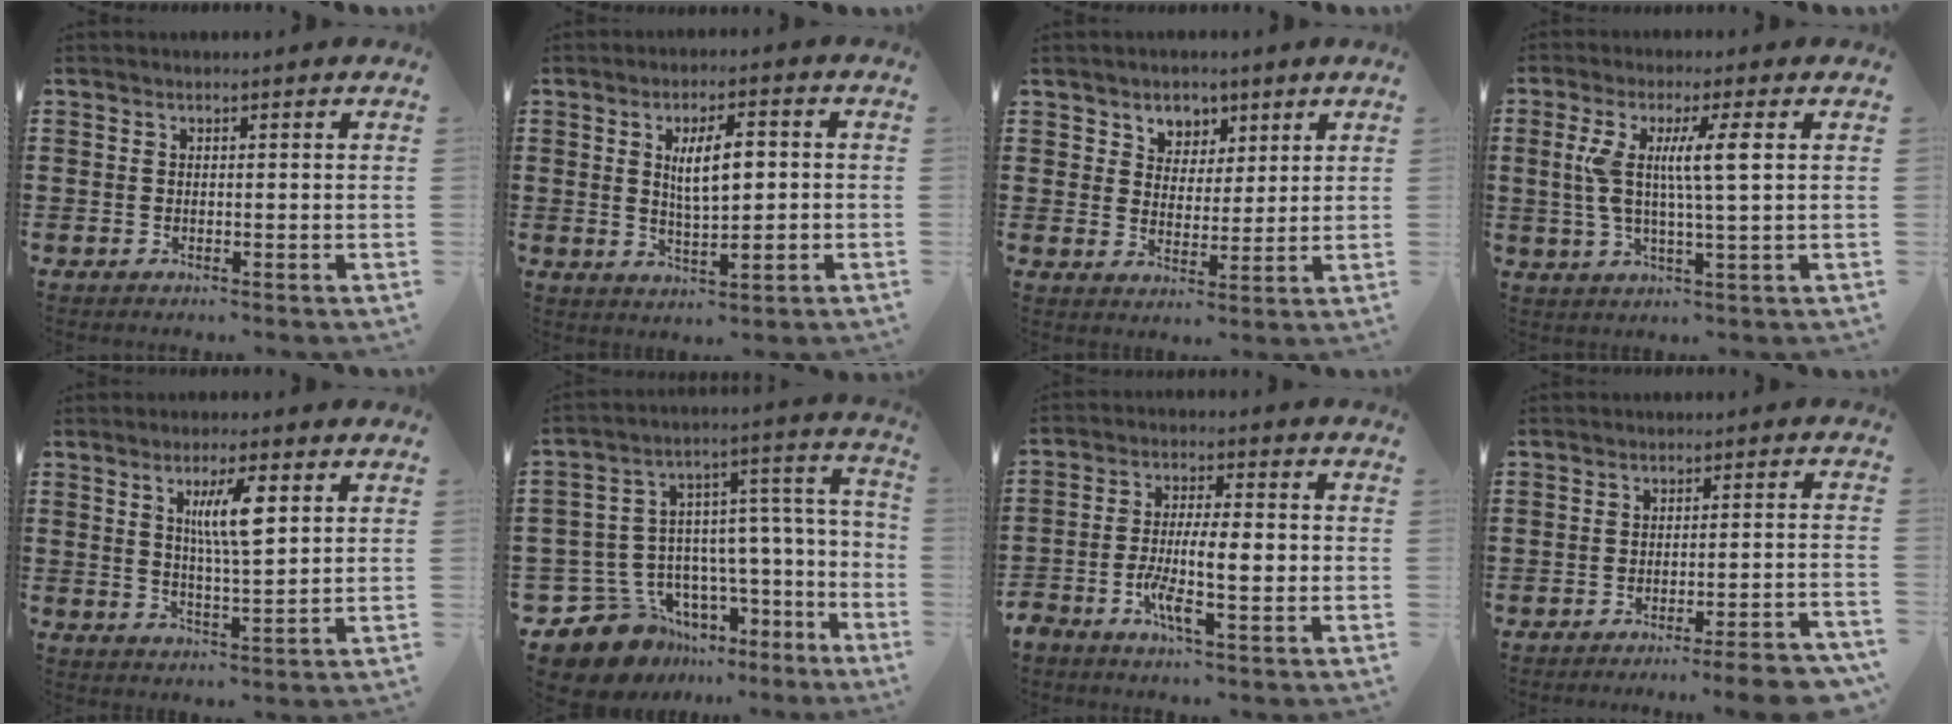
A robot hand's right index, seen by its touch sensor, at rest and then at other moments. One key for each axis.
{"total": 6.6, "fx": 0.9, "fy": 2.3, "fz": 6.1, "tx": -0.109, "ty": 0.005, "tz": 0.012}
{"total": 4.3, "fx": 2.8, "fy": 3.2, "fz": 0.1, "tx": -0.025, "ty": 0.008, "tz": 0.051}
{"total": 7.4, "fx": 1.5, "fy": 0.6, "fz": 7.2, "tx": -0.149, "ty": -0.007, "tz": 0.018}
{"total": 7.1, "fx": 2.5, "fy": 1.6, "fz": 6.4, "tx": -0.123, "ty": 0.005, "tz": 0.038}
{"total": 9.1, "fx": -7.2, "fy": 4.5, "fz": 3.3, "tx": -0.090, "ty": -0.018, "tz": -0.140}
{"total": 7.8, "fx": -2.3, "fy": 2.4, "fz": 7.1, "tx": -0.145, "ty": -0.004, "tz": -0.046}
{"total": 4.4, "fx": -3.7, "fy": -0.5, "fz": 2.3, "tx": -0.038, "ty": -0.015, "tz": -0.072}